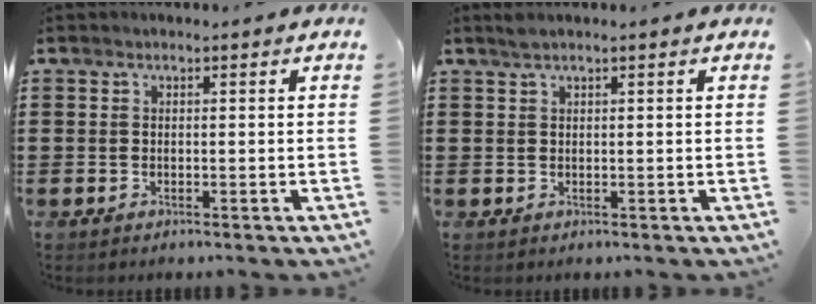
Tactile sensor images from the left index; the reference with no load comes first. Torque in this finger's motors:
{"motor_torque": [-0.04, -0.03, 0.15, 0.04]}